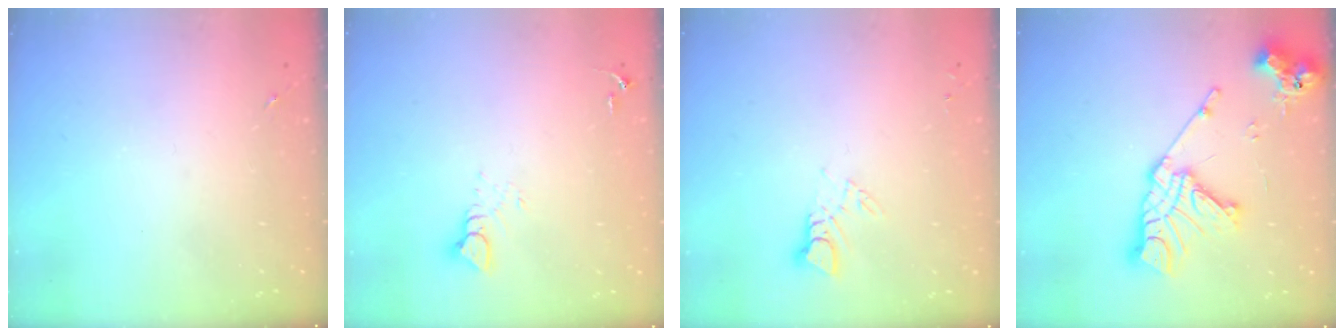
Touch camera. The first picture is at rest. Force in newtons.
{"total": 4.7, "press": 4.7, "slide": 0.4}
{"total": 3.7, "press": 3.7, "slide": 0.4}
{"total": 16.9, "press": 16.8, "slide": 1.5}